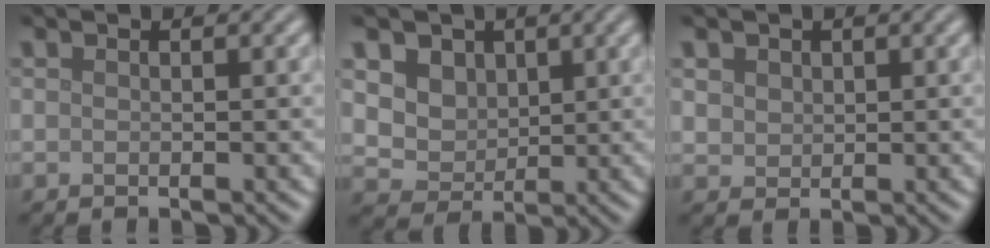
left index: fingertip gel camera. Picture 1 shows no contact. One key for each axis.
{"total": 6.6, "fx": 2.9, "fy": 5.1, "fz": 3.0, "tx": -0.069, "ty": 0.008, "tz": 0.046}
{"total": 2.1, "fx": 1.0, "fy": 1.7, "fz": 0.7, "tx": -0.022, "ty": 0.000, "tz": 0.026}